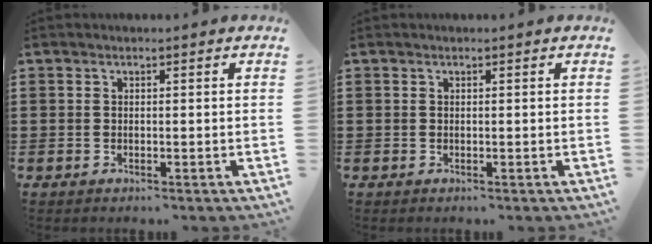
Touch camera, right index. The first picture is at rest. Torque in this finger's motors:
{"motor_torque": [0.01, 0.00, 0.00, -0.01]}